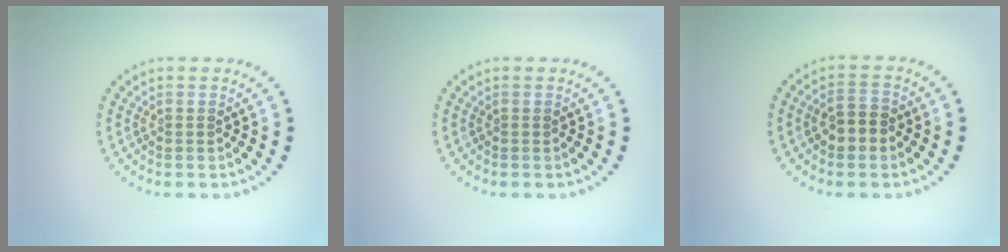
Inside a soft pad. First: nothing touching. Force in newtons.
{"total": 0.0}
{"total": 2.5, "press": 2.5, "slide": 0.3}